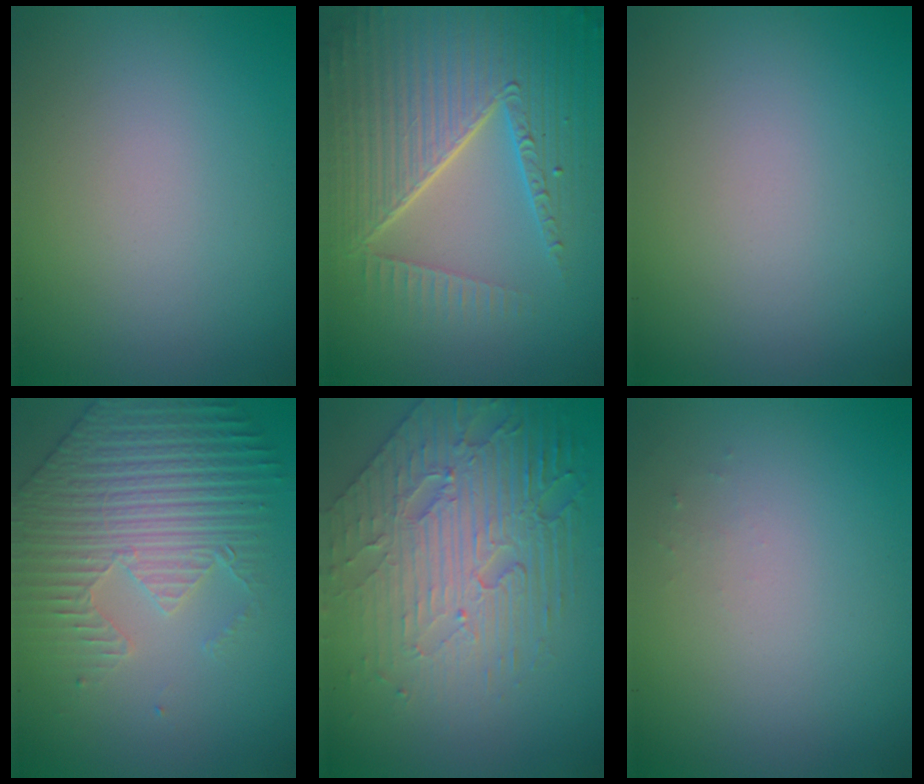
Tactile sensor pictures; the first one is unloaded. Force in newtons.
{"total": 8.9, "press": 5.9, "slide": 6.7}
{"total": 0.0}
{"total": 5.1, "press": 4.8, "slide": 1.6}
{"total": 8.3, "press": 5.7, "slide": 6.1}
{"total": 0.5, "press": 0.5, "slide": 0.2}